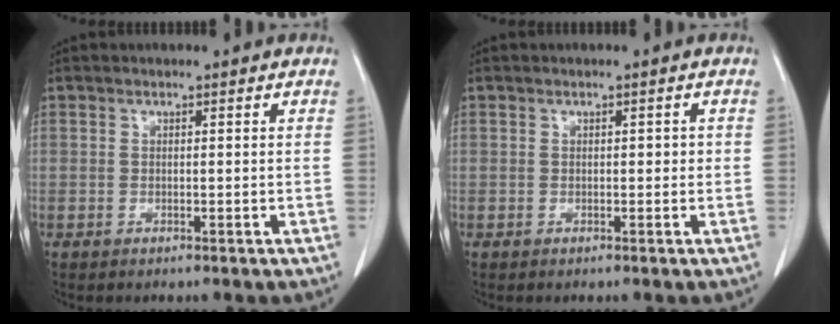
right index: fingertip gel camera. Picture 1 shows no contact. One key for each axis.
{"total": 1.0, "fx": 0.0, "fy": 0.6, "fz": 0.8, "tx": -0.010, "ty": 0.009, "tz": 0.002}